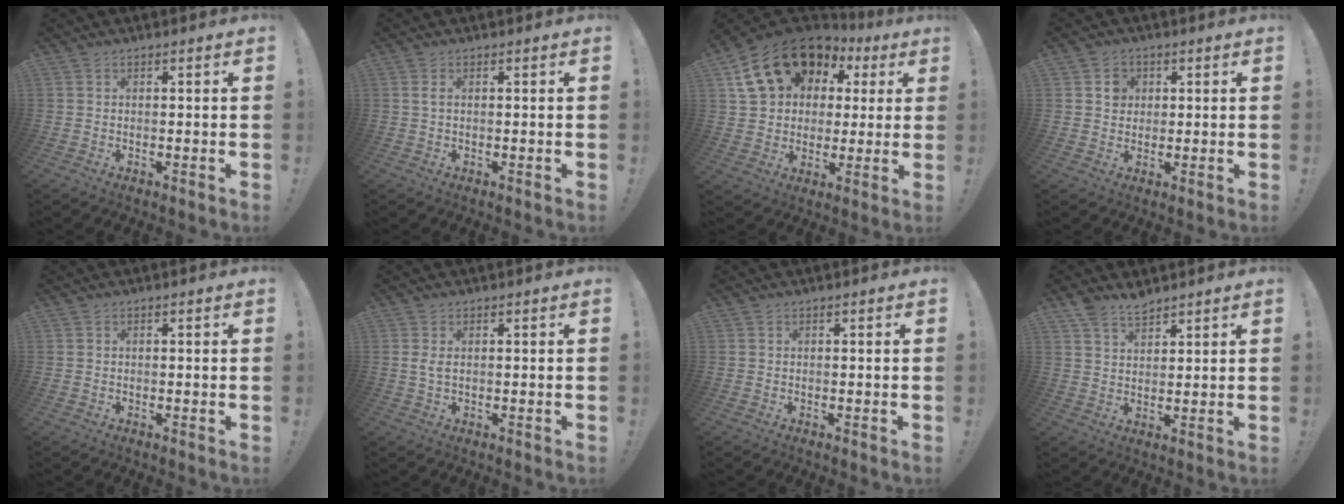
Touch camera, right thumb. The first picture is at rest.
{"total": 1.1, "force": [0.2, 0.3, 1.0], "torque": [-0.021, 0.003, 0.003]}
{"total": 18.2, "force": [8.6, 13.3, 9.0], "torque": [-0.143, -0.038, 0.173]}
{"total": 4.4, "force": [1.2, 4.0, 1.3], "torque": [-0.004, -0.005, 0.019]}
{"total": 0.0}
{"total": 2.1, "force": [0.4, 0.8, 1.9], "torque": [-0.030, 0.000, 0.006]}
{"total": 0.0}
{"total": 5.7, "force": [4.8, 2.4, 2.0], "torque": [-0.034, -0.026, 0.090]}